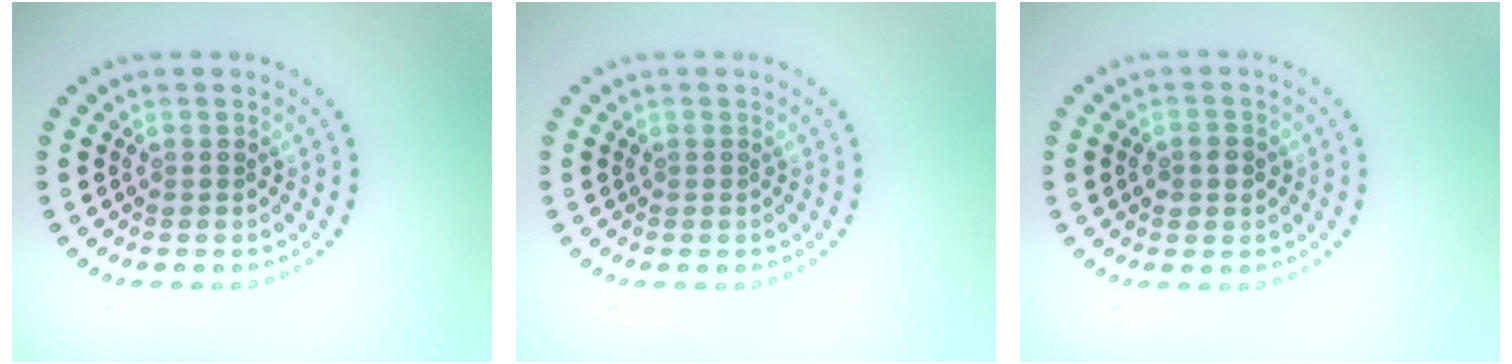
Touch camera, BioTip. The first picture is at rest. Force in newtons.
{"total": 0.0}
{"total": 1.6, "press": 1.5, "slide": 0.5}